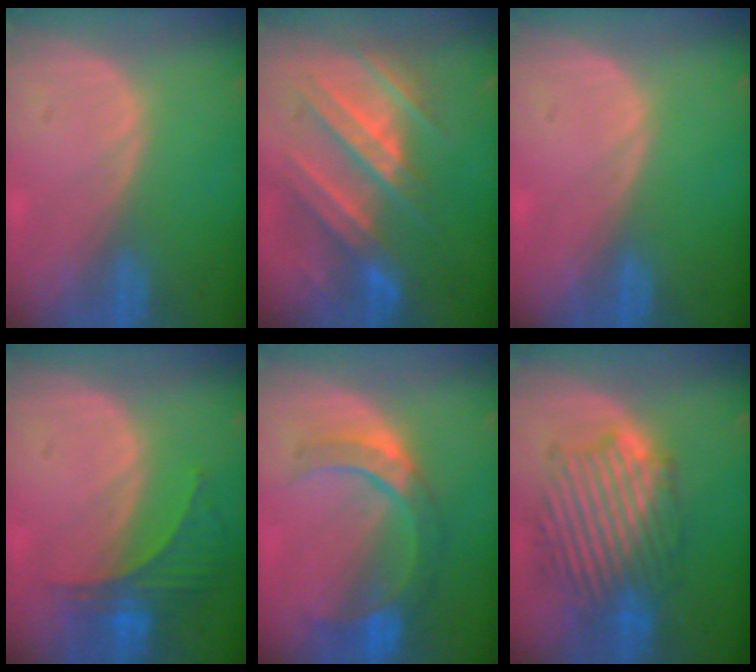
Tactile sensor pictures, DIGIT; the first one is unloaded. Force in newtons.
{"total": 9.4, "press": 9.3, "slide": 1.6}
{"total": 0.0}
{"total": 6.1, "press": 5.7, "slide": 2.1}
{"total": 7.3, "press": 7.2, "slide": 0.8}
{"total": 9.8, "press": 9.8, "slide": 0.3}